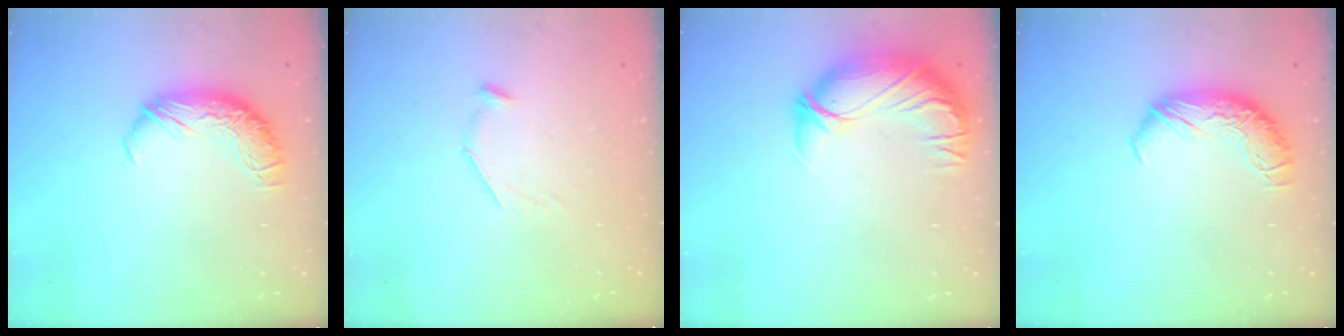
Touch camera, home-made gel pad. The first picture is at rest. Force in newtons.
{"total": 8.1, "press": 8.1, "slide": 0.7}
{"total": 2.6, "press": 0.7, "slide": 2.5}
{"total": 0.0}